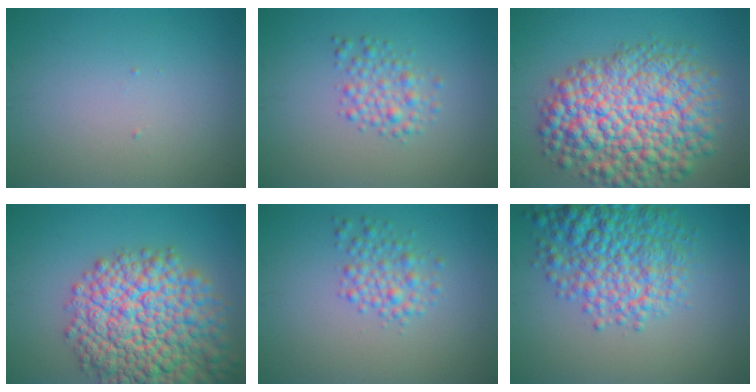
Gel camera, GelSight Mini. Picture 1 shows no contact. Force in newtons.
{"total": 2.4, "press": 2.4, "slide": 0.1}
{"total": 12.2, "press": 12.2, "slide": 0.5}
{"total": 13.5, "press": 13.5, "slide": 0.6}
{"total": 2.6, "press": 2.6, "slide": 0.1}
{"total": 7.6, "press": 7.6, "slide": 0.3}